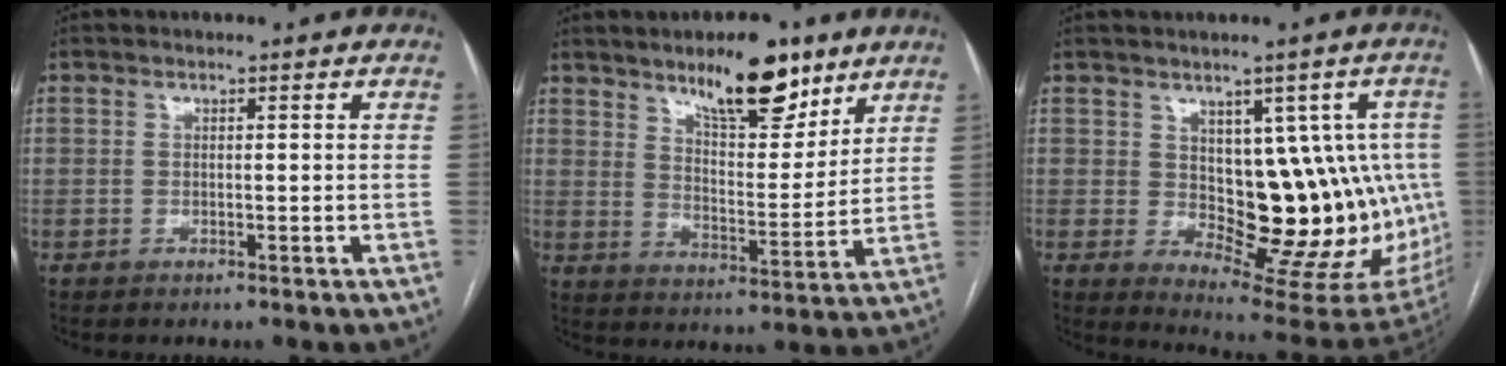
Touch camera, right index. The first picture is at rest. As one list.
[{"total": 12.9, "force": [9.1, 3.9, 8.3], "torque": [-0.122, -0.008, 0.146]}, {"total": 15.3, "force": [1.1, 8.3, 12.8], "torque": [-0.133, 0.012, 0.034]}]